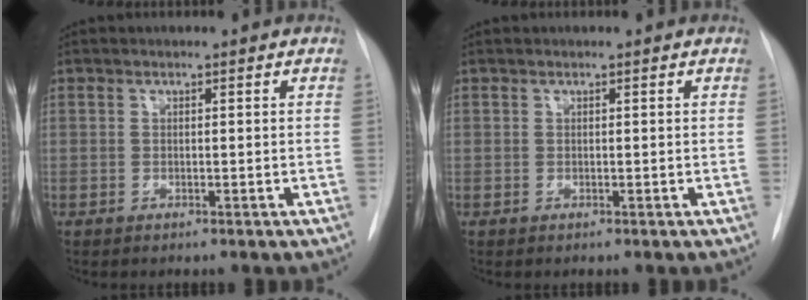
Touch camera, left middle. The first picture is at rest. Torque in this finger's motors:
{"motor_torque": [-0.04, 0.03, -0.09, -0.01]}